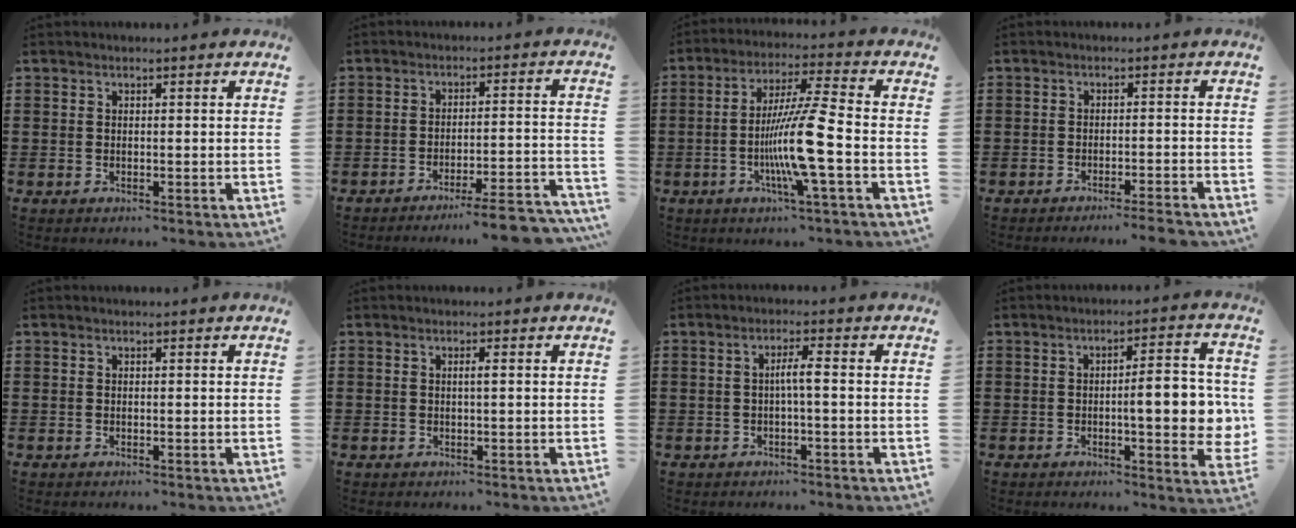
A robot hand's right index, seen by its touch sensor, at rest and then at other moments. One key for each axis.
{"total": 5.7, "fx": -5.0, "fy": -0.3, "fz": 2.8, "tx": -0.043, "ty": -0.012, "tz": -0.094}
{"total": 11.1, "fx": -3.1, "fy": -0.4, "fz": 10.7, "tx": -0.209, "ty": -0.015, "tz": -0.066}
{"total": 2.6, "fx": -2.4, "fy": -0.4, "fz": 1.0, "tx": -0.017, "ty": -0.003, "tz": -0.048}
{"total": 0.0}
{"total": 0.9, "fx": 0.1, "fy": -0.1, "fz": 0.9, "tx": -0.015, "ty": -0.003, "tz": 0.000}
{"total": 2.6, "fx": -0.4, "fy": 0.1, "fz": 2.6, "tx": -0.050, "ty": 0.001, "tz": -0.010}
{"total": 8.5, "fx": -0.7, "fy": 2.2, "fz": 8.2, "tx": -0.107, "ty": -0.005, "tz": -0.018}